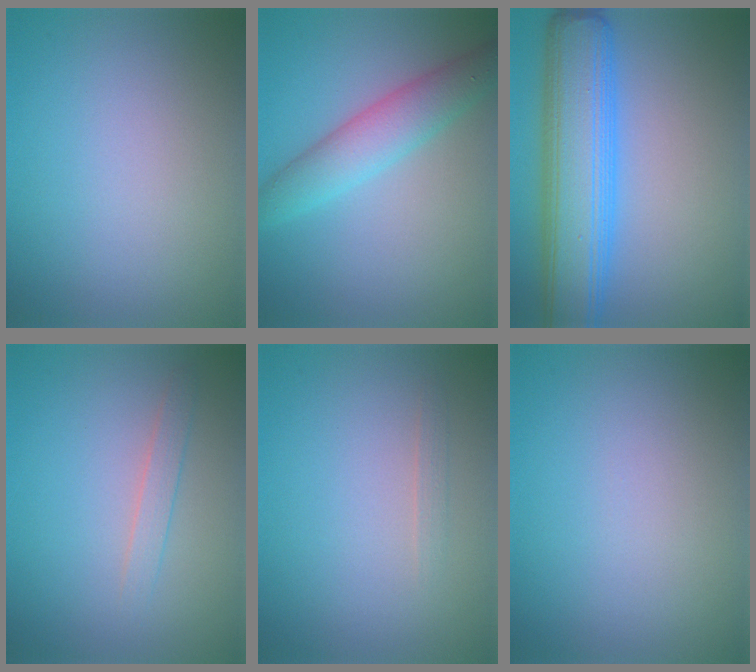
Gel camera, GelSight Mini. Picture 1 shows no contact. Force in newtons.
{"total": 4.4, "press": 4.4, "slide": 0.1}
{"total": 9.1, "press": 9.1, "slide": 0.2}
{"total": 1.4, "press": 1.4, "slide": 0.1}
{"total": 0.6, "press": 0.6, "slide": 0.0}
{"total": 0.0}